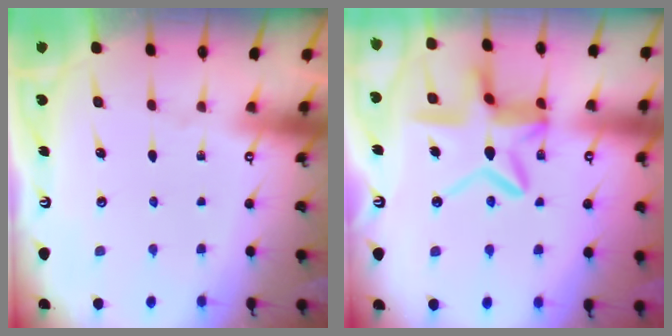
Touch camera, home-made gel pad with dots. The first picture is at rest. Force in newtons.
{"total": 13.0, "press": 13.0, "slide": 1.1}